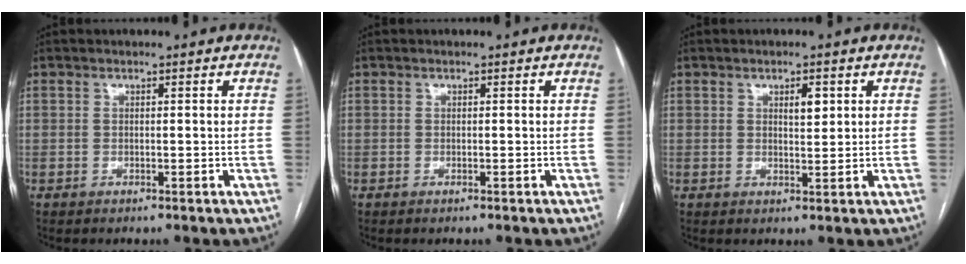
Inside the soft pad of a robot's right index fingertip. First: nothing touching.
{"total": 0.0}
{"total": 2.4, "force": [1.0, 0.8, 2.1], "torque": [-0.033, -0.001, 0.017]}